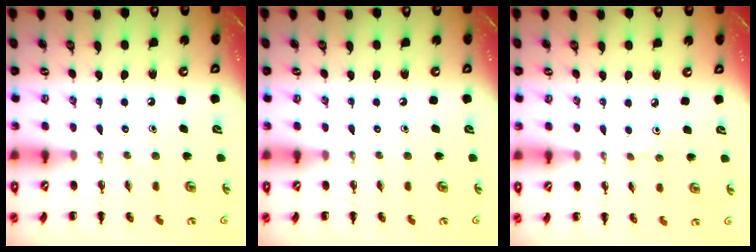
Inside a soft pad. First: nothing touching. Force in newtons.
{"total": 0.0}
{"total": 2.9, "press": 2.7, "slide": 0.9}